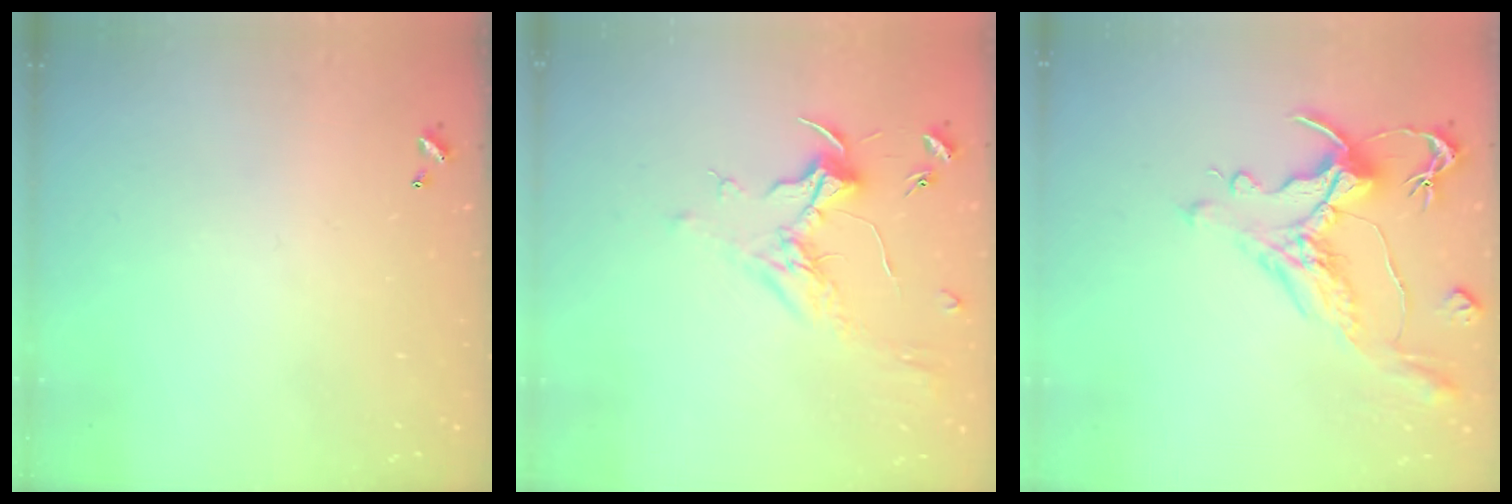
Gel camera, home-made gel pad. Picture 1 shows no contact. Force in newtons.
{"total": 1.9, "press": 1.7, "slide": 0.7}
{"total": 1.7, "press": 0.9, "slide": 1.4}